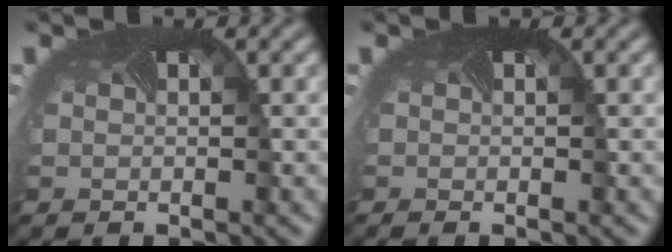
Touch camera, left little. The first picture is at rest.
{"total": 0.7, "force": [-0.4, 0.0, 0.6], "torque": [-0.009, -0.003, -0.004]}